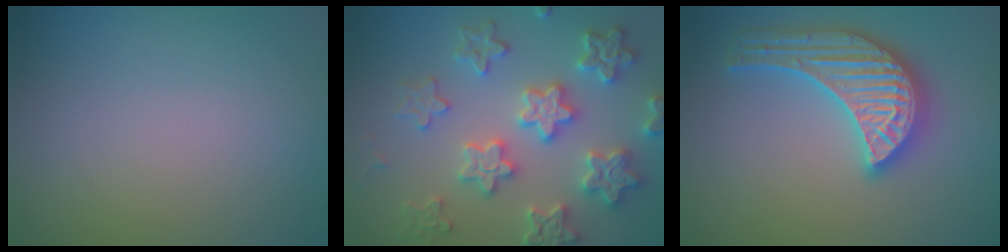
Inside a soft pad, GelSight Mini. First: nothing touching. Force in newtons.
{"total": 6.2, "press": 6.1, "slide": 1.3}
{"total": 5.6, "press": 5.5, "slide": 0.5}